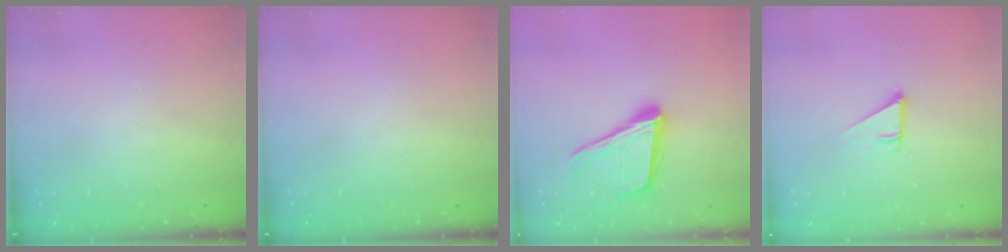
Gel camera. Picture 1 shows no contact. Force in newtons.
{"total": 0.0}
{"total": 17.9, "press": 17.3, "slide": 4.5}
{"total": 3.8, "press": 3.8, "slide": 0.3}